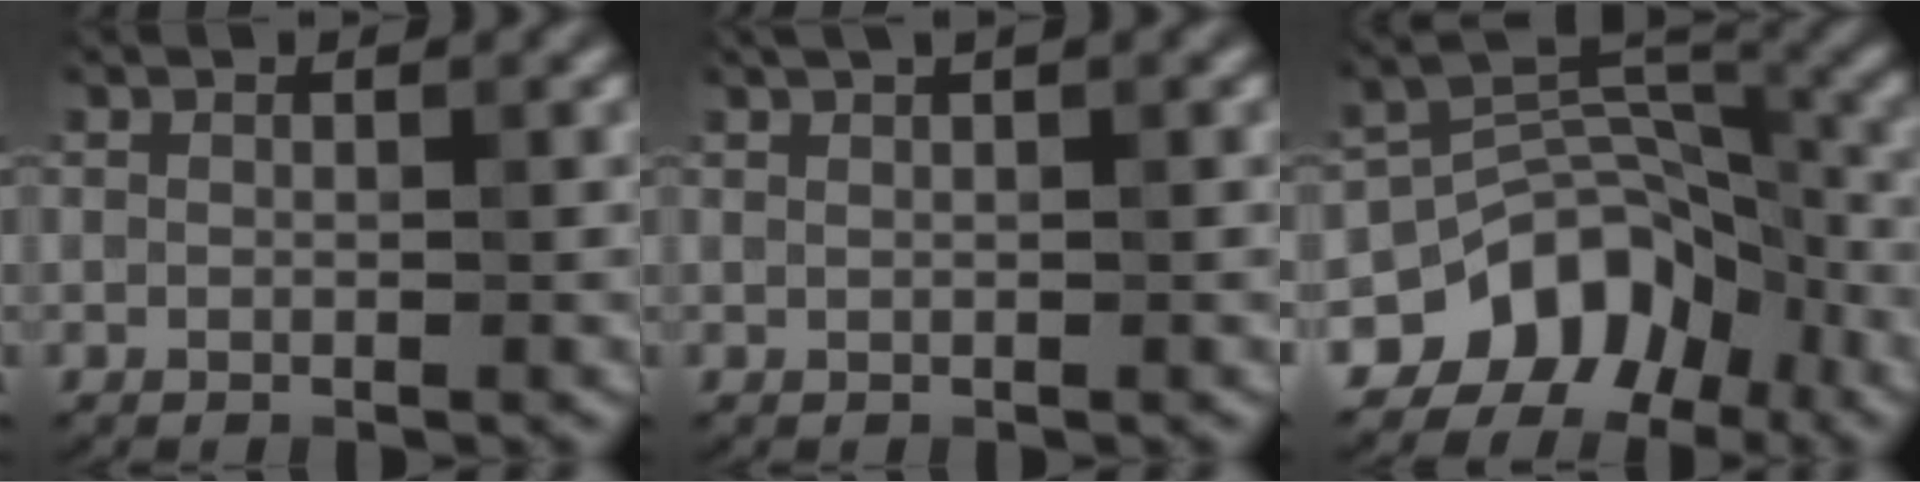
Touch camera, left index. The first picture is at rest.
{"total": 3.0, "force": [1.8, 1.1, 2.1], "torque": [-0.016, 0.004, 0.012]}
{"total": 8.3, "force": [-5.0, 5.8, 3.3], "torque": [-0.024, 0.018, -0.090]}